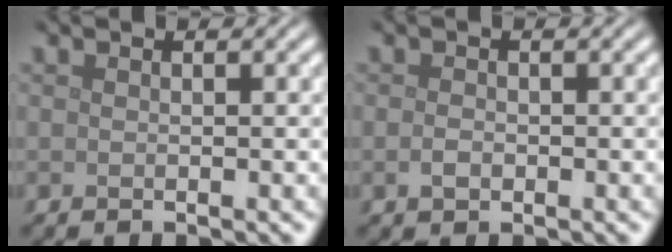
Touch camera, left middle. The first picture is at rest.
{"total": 1.0, "force": [-0.3, 0.7, 0.7], "torque": [-0.016, -0.002, -0.007]}